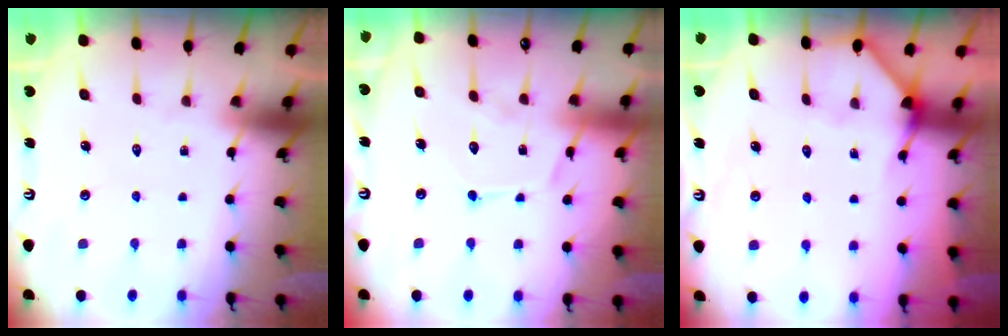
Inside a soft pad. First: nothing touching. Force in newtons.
{"total": 11.1, "press": 11.1, "slide": 0.9}
{"total": 3.2, "press": 3.1, "slide": 0.4}